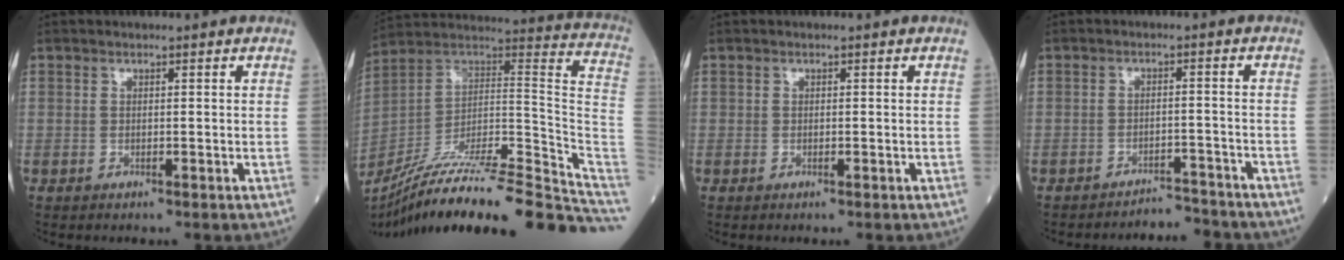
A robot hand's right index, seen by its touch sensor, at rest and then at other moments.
{"total": 33.2, "force": [-27.3, 0.9, 18.8], "torque": [-0.173, -0.009, -0.407]}
{"total": 0.6, "force": [-0.1, 0.2, 0.5], "torque": [-0.009, -0.002, -0.001]}
{"total": 4.8, "force": [-4.7, 0.5, -0.7], "torque": [0.023, 0.012, -0.070]}